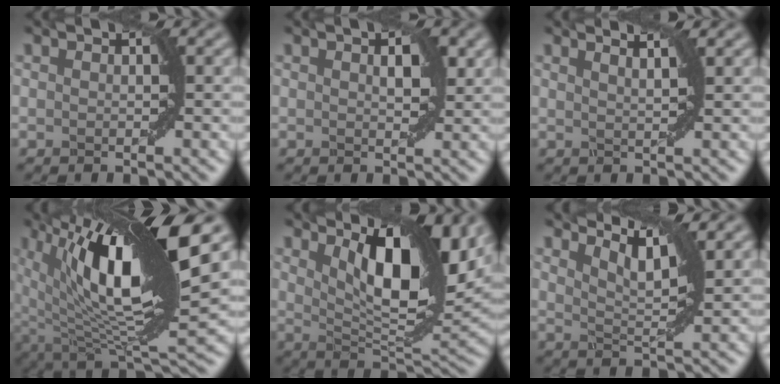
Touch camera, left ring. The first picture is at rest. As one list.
[{"total": 2.3, "force": [0.8, 1.0, 2.0], "torque": [-0.029, 0.001, 0.016]}, {"total": 3.0, "force": [2.2, 1.0, 1.8], "torque": [-0.003, 0.012, 0.002]}, {"total": 16.5, "force": [4.9, 5.2, 14.9], "torque": [-0.262, 0.011, 0.085]}, {"total": 10.8, "force": [4.3, 3.7, 9.2], "torque": [-0.141, 0.002, 0.078]}, {"total": 4.6, "force": [3.6, 0.9, 2.8], "torque": [-0.044, 0.009, 0.045]}]